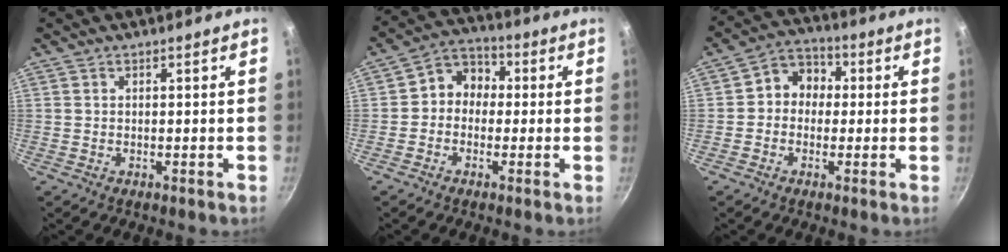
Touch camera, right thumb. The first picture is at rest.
{"total": 6.9, "force": [-0.2, 5.9, 3.6], "torque": [-0.020, 0.024, -0.026]}
{"total": 7.2, "force": [0.2, 6.2, 3.6], "torque": [-0.017, 0.020, -0.017]}